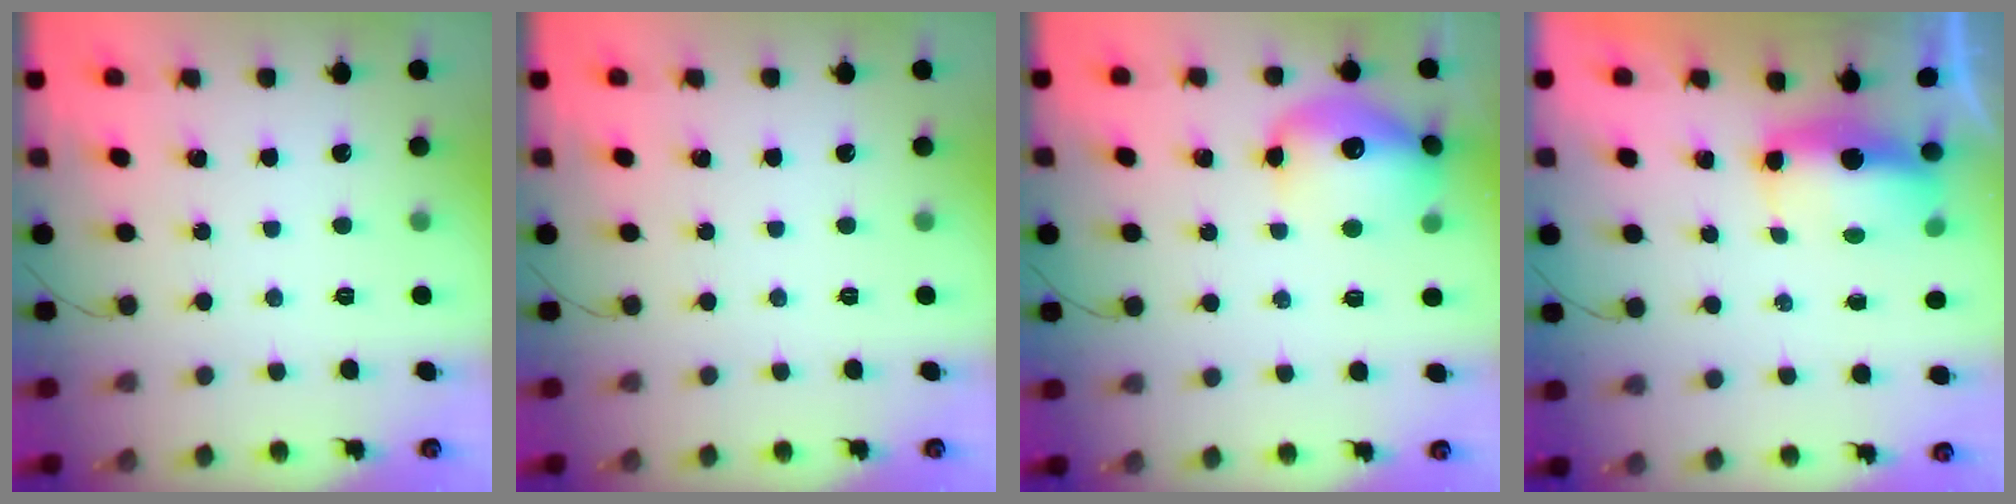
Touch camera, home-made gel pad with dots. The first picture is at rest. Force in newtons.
{"total": 0.0}
{"total": 14.4, "press": 14.2, "slide": 2.3}
{"total": 5.9, "press": 5.8, "slide": 0.7}